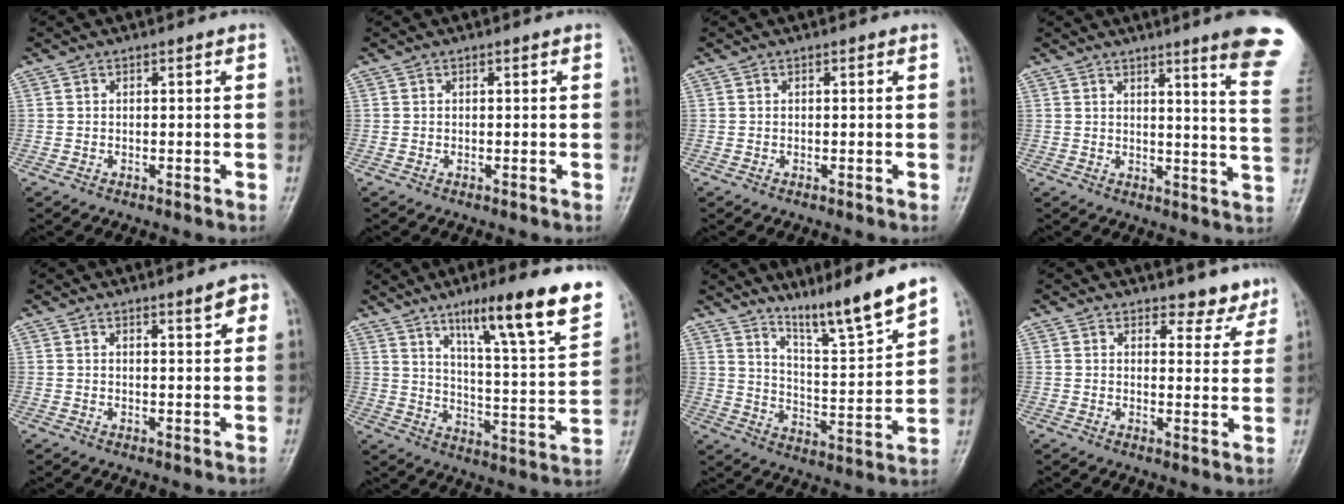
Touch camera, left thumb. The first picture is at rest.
{"total": 0.0}
{"total": 0.0}
{"total": 14.2, "force": [9.6, 0.3, 10.5], "torque": [-0.111, -0.064, 0.101]}
{"total": 3.1, "force": [1.7, 0.8, 2.5], "torque": [-0.024, -0.008, 0.022]}
{"total": 20.7, "force": [12.5, 2.9, 16.2], "torque": [-0.213, -0.052, 0.194]}
{"total": 12.0, "force": [9.9, 0.0, 6.9], "torque": [-0.104, -0.074, 0.173]}
{"total": 5.1, "force": [4.5, 2.3, 0.8], "torque": [0.020, -0.035, 0.048]}